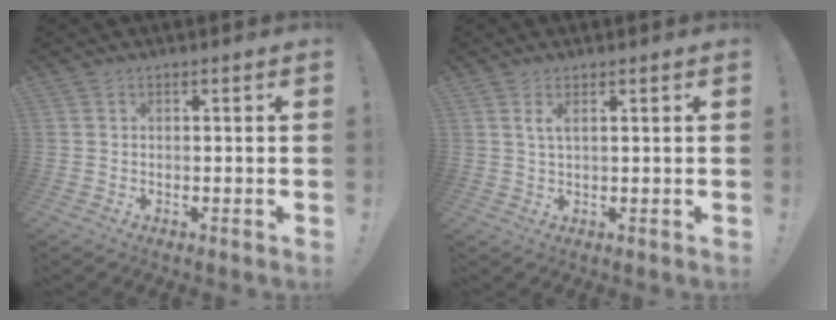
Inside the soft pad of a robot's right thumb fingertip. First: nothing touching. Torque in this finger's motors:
{"motor_torque": [0.04, 0.04, 0.29, 0.03, 0.05]}